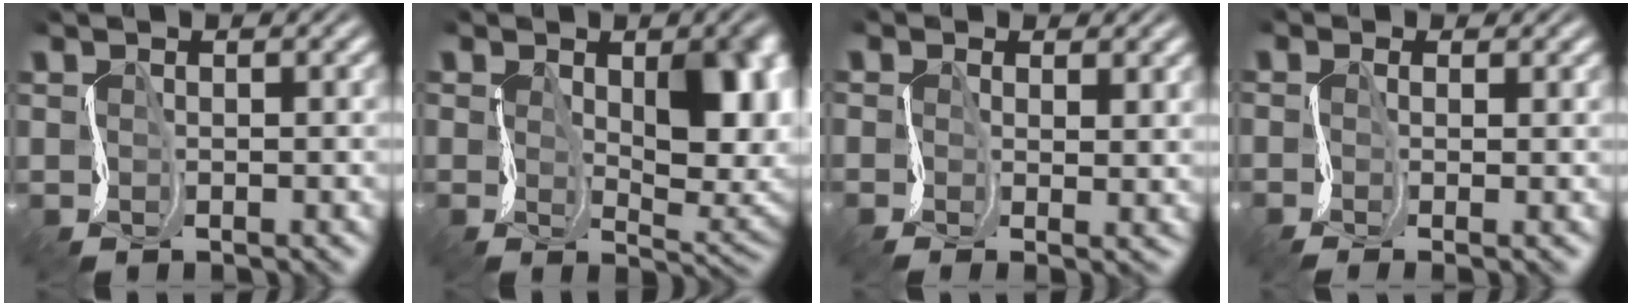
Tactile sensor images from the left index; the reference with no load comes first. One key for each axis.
{"total": 7.4, "fx": 0.7, "fy": 3.9, "fz": 6.3, "tx": -0.091, "ty": -0.024, "tz": 0.014}
{"total": 1.6, "fx": -0.1, "fy": -1.1, "fz": -1.2, "tx": 0.023, "ty": -0.011, "tz": -0.007}
{"total": 2.0, "fx": -0.9, "fy": -1.5, "fz": -1.0, "tx": 0.019, "ty": -0.009, "tz": -0.023}